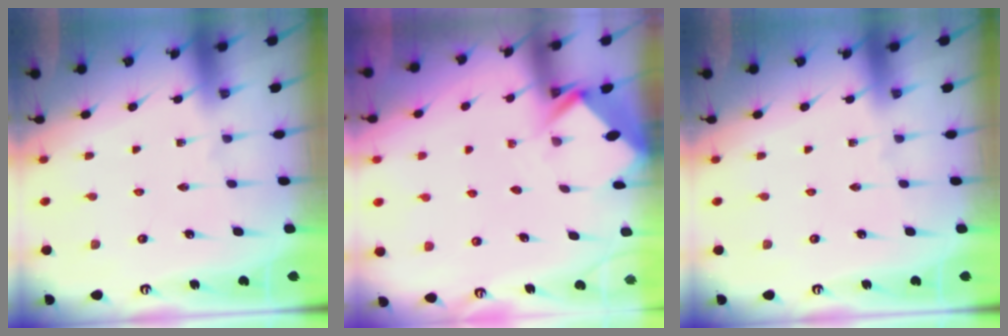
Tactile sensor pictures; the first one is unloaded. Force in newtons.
{"total": 2.7, "press": 2.7, "slide": 0.1}
{"total": 0.0}